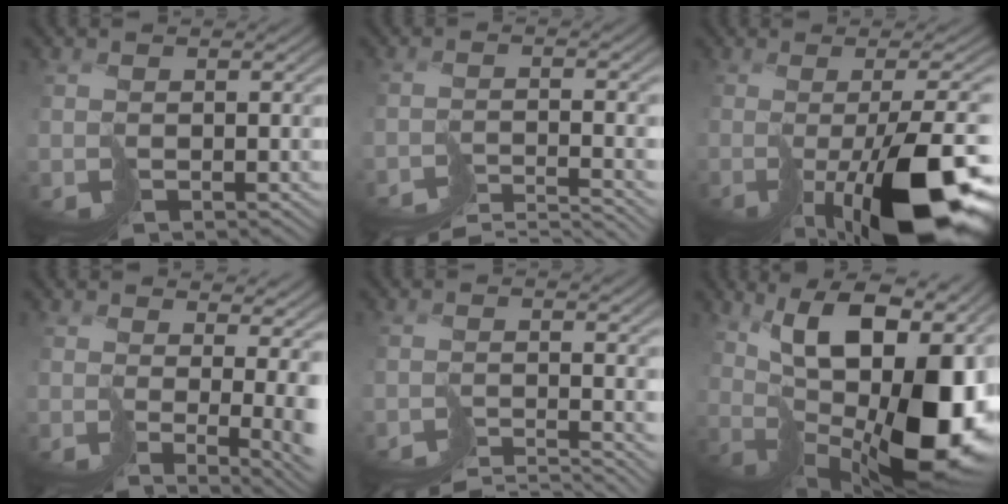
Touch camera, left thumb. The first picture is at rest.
{"total": 6.5, "force": [-6.3, -0.3, 1.7], "torque": [-0.014, 0.004, -0.096]}
{"total": 13.0, "force": [-4.1, 2.9, 12.0], "torque": [-0.165, -0.022, -0.050]}
{"total": 8.2, "force": [0.5, 2.5, 7.8], "torque": [-0.102, -0.018, 0.034]}
{"total": 5.9, "force": [-5.7, -0.6, 1.4], "torque": [-0.009, -0.001, -0.089]}
{"total": 17.7, "force": [3.3, 8.4, 15.2], "torque": [-0.194, 0.001, 0.063]}